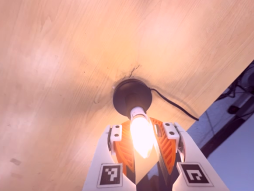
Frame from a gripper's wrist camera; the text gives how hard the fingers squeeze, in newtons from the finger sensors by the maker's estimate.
{"total": 15.9, "left": 15.5, "right": 16.4}